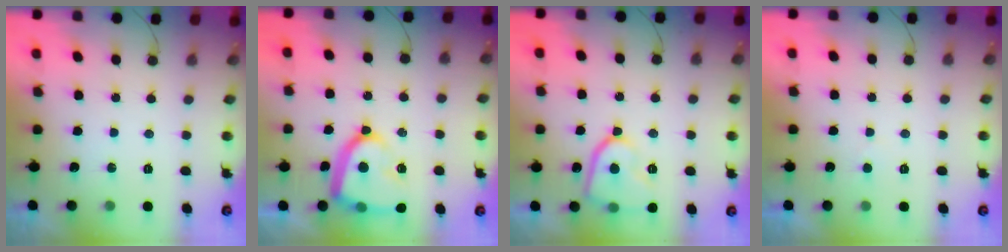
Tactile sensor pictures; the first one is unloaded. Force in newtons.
{"total": 16.1, "press": 16.1, "slide": 1.6}
{"total": 12.7, "press": 12.6, "slide": 1.5}
{"total": 1.9, "press": 1.9, "slide": 0.3}